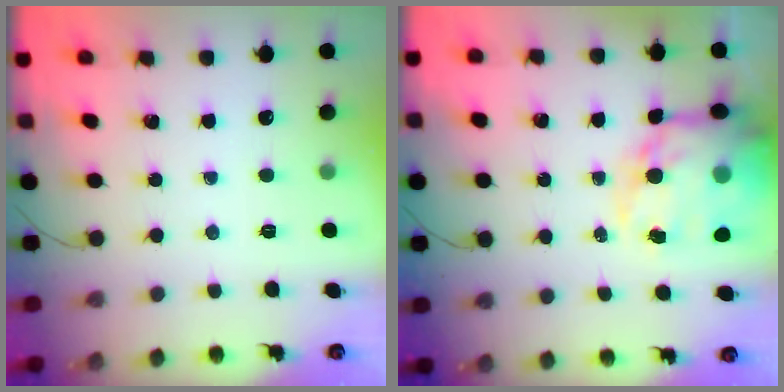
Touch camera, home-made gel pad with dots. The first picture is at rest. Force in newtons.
{"total": 20.6, "press": 20.0, "slide": 5.0}